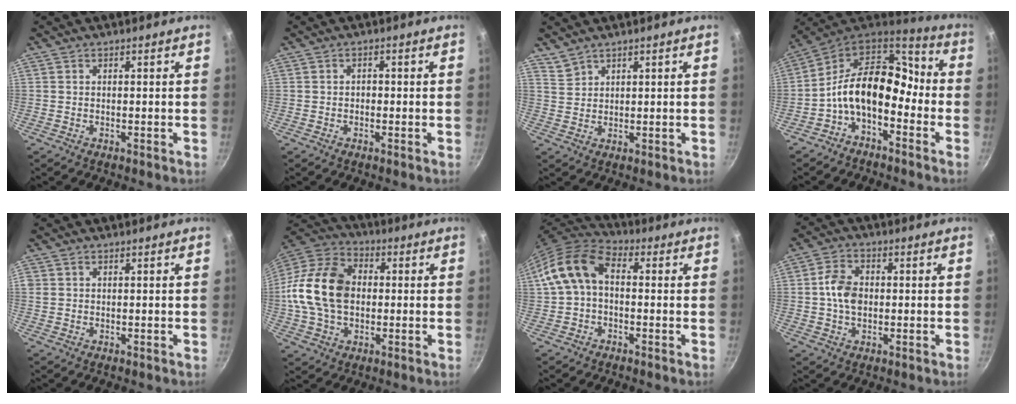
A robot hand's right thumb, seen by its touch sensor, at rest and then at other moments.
{"total": 1.2, "force": [-0.3, 0.9, 0.7], "torque": [-0.009, 0.005, -0.006]}
{"total": 2.6, "force": [2.4, 0.9, 0.2], "torque": [0.000, 0.001, 0.056]}
{"total": 15.2, "force": [-4.0, 9.6, 11.0], "torque": [-0.165, 0.066, -0.095]}
{"total": 0.9, "force": [0.3, 0.7, 0.3], "torque": [-0.005, 0.004, 0.006]}
{"total": 18.1, "force": [0.2, 12.9, 12.7], "torque": [-0.227, 0.030, -0.010]}
{"total": 11.0, "force": [0.6, 7.3, 8.2], "torque": [-0.144, 0.038, -0.005]}
{"total": 6.7, "force": [0.0, 4.7, 4.7], "torque": [-0.076, 0.013, -0.007]}